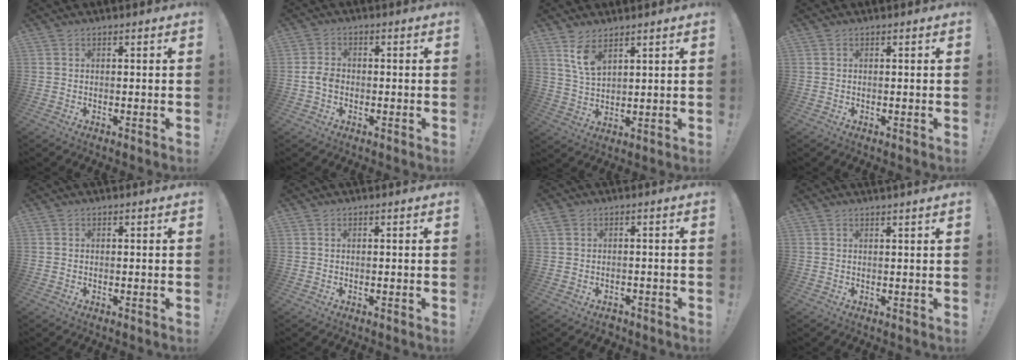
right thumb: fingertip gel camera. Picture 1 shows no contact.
{"total": 4.3, "force": [-1.4, 3.0, 2.7], "torque": [-0.052, 0.007, -0.028]}
{"total": 7.3, "force": [4.7, 3.4, 4.4], "torque": [-0.076, -0.023, 0.086]}
{"total": 0.0}
{"total": 0.0}
{"total": 0.0}
{"total": 2.4, "force": [-1.0, 2.0, 0.8], "torque": [-0.012, 0.006, -0.016]}
{"total": 1.6, "force": [1.4, -0.3, 0.7], "torque": [-0.006, -0.006, 0.023]}